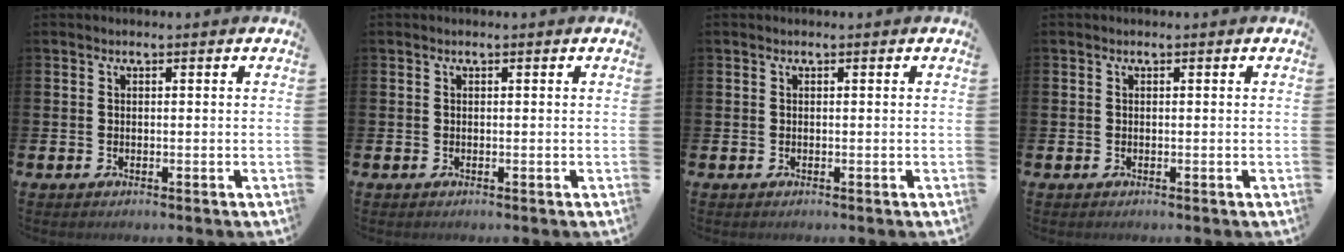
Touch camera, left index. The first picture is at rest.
{"total": 0.0}
{"total": 0.0}
{"total": 0.0}